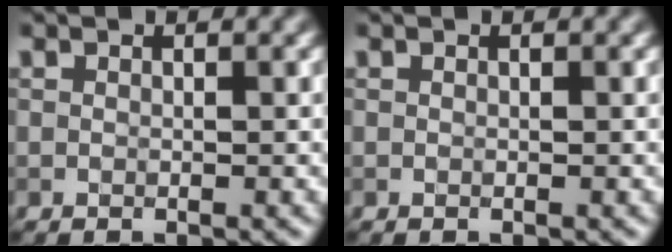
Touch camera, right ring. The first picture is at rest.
{"total": 0.0}